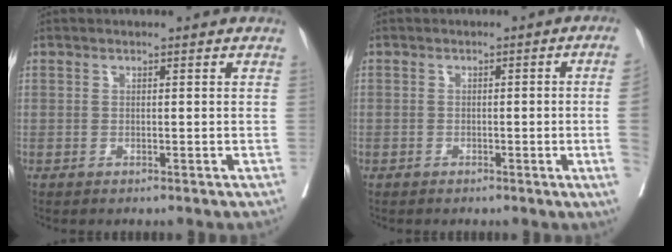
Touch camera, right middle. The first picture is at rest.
{"total": 4.5, "force": [-0.9, -1.1, 4.3], "torque": [-0.049, -0.003, -0.013]}